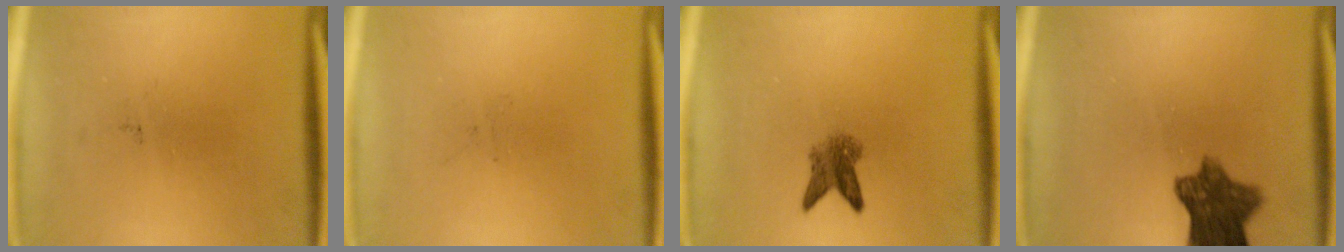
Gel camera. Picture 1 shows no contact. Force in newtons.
{"total": 0.0}
{"total": 3.3}
{"total": 8.6}